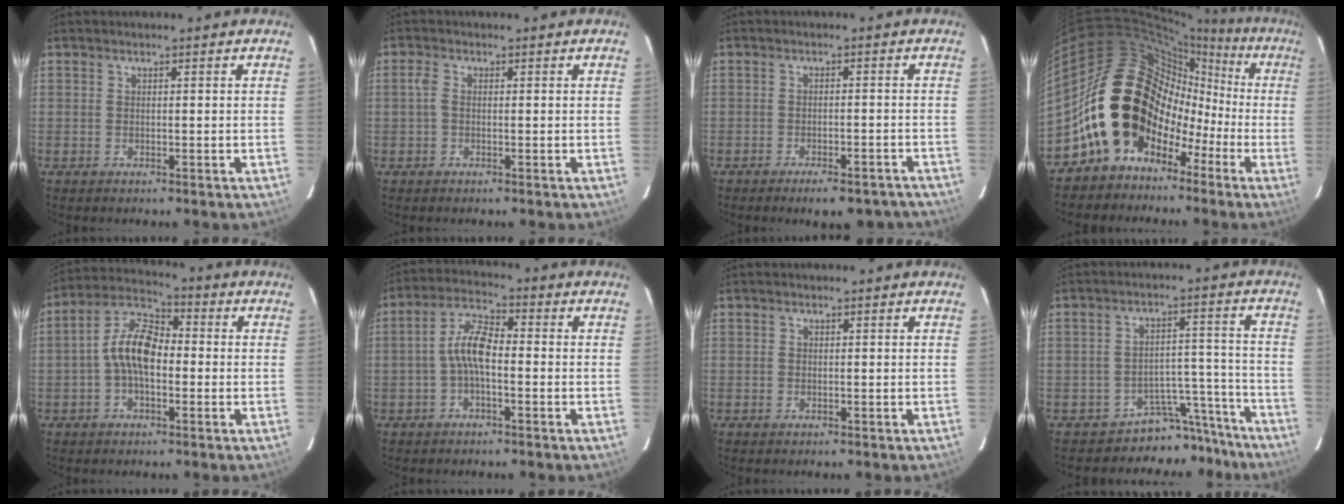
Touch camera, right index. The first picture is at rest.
{"total": 1.7, "force": [-0.1, 1.0, 1.3], "torque": [-0.031, 0.005, -0.004]}
{"total": 9.4, "force": [-7.7, 3.1, 4.3], "torque": [-0.075, 0.002, -0.092]}
{"total": 19.0, "force": [-5.6, 15.1, 10.2], "torque": [-0.184, 0.035, -0.088]}
{"total": 9.3, "force": [-1.2, 4.9, 7.7], "torque": [-0.159, 0.026, -0.029]}
{"total": 6.2, "force": [-1.5, 2.3, 5.6], "torque": [-0.118, 0.020, -0.032]}
{"total": 0.0}
{"total": 9.4, "force": [-8.5, 4.0, -0.5], "torque": [0.021, 0.059, -0.119]}